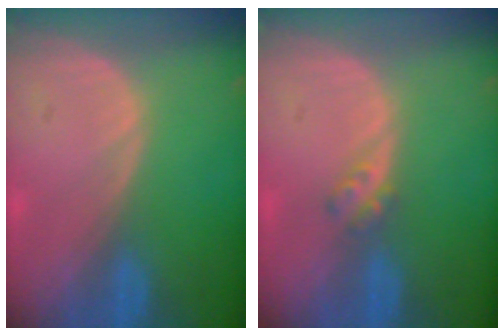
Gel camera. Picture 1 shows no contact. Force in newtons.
{"total": 2.3, "press": 2.0, "slide": 1.2}